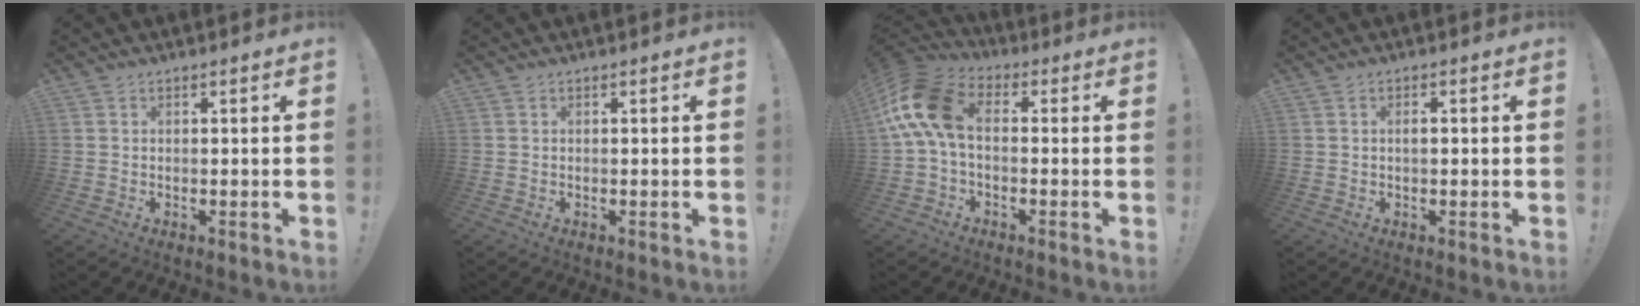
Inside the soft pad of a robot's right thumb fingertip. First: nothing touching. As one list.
[{"total": 0.0}, {"total": 14.0, "force": [1.4, 8.0, 11.4], "torque": [-0.235, 0.020, 0.030]}, {"total": 1.4, "force": [-0.3, 0.4, 1.3], "torque": [-0.024, 0.002, -0.007]}]